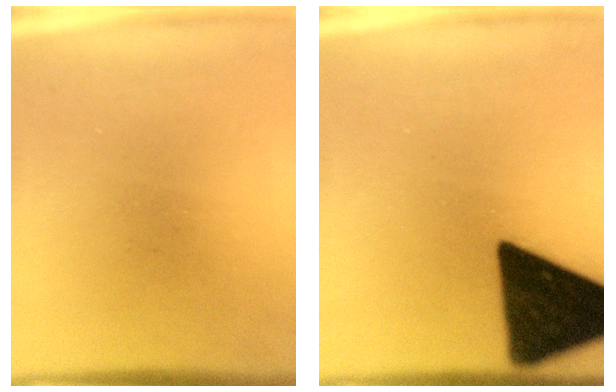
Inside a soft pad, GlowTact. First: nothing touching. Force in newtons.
{"total": 19.1}